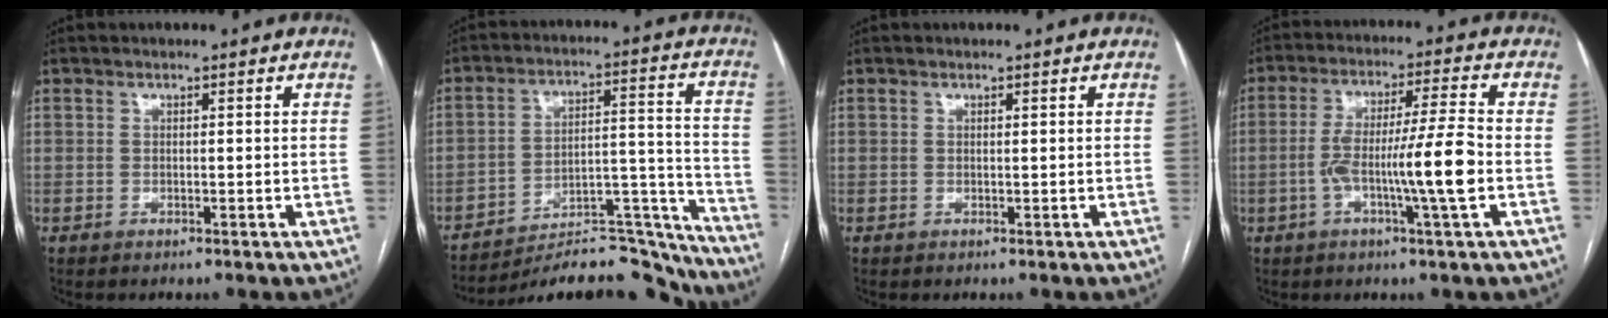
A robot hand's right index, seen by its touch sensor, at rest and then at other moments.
{"total": 21.7, "force": [-20.9, 2.9, 5.1], "torque": [-0.042, 0.041, -0.301]}
{"total": 0.0}
{"total": 10.9, "force": [-2.6, -0.6, 10.5], "torque": [-0.193, 0.004, -0.050]}